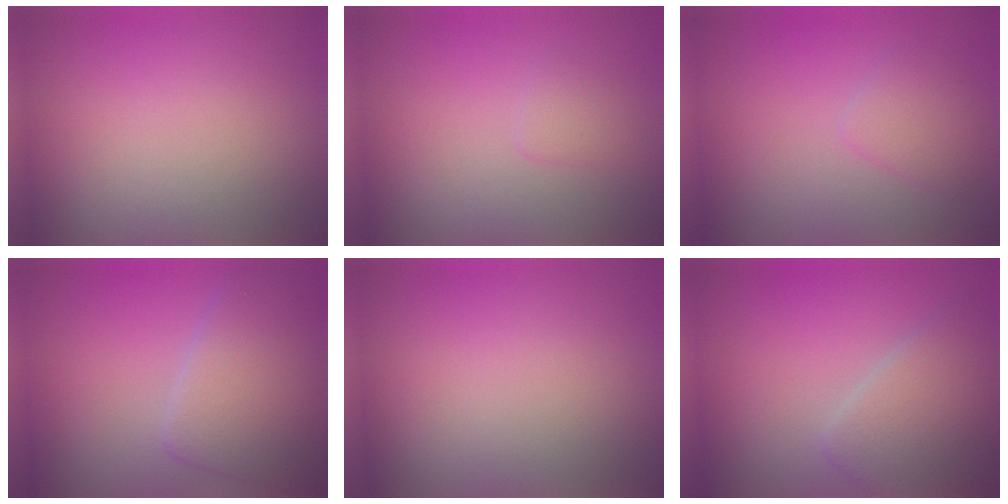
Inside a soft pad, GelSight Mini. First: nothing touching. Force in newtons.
{"total": 1.1, "press": 1.1, "slide": 0.1}
{"total": 1.9, "press": 1.9, "slide": 0.1}
{"total": 6.2, "press": 6.2, "slide": 0.2}
{"total": 0.0}
{"total": 4.7, "press": 4.7, "slide": 0.1}